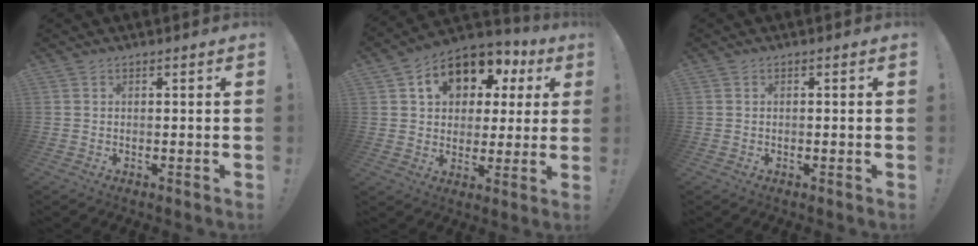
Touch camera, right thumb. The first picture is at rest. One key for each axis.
{"total": 13.2, "fx": 5.9, "fy": 9.5, "fz": 7.0, "tx": -0.110, "ty": -0.030, "tz": 0.105}
{"total": 0.5, "fx": -0.5, "fy": 0.0, "fz": 0.3, "tx": -0.011, "ty": 0.002, "tz": -0.007}